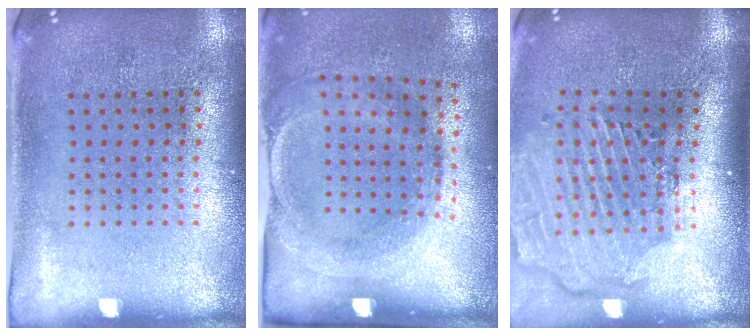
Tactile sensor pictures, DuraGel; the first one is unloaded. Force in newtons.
{"total": 1.8, "press": 1.2, "slide": 1.4}
{"total": 2.8, "press": 2.3, "slide": 1.7}